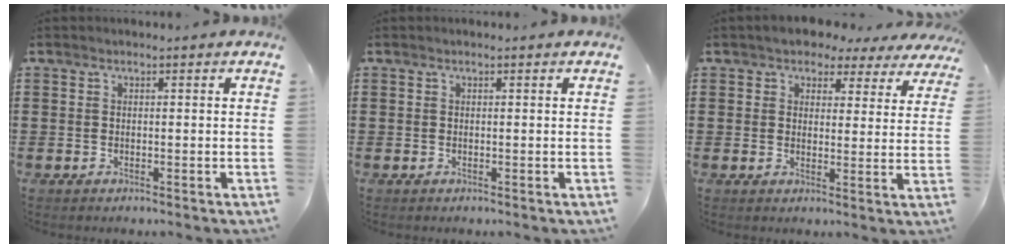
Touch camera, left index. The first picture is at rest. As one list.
[{"total": 0.0}, {"total": 3.7, "force": [3.1, 2.0, 0.4], "torque": [-0.022, -0.015, 0.050]}]